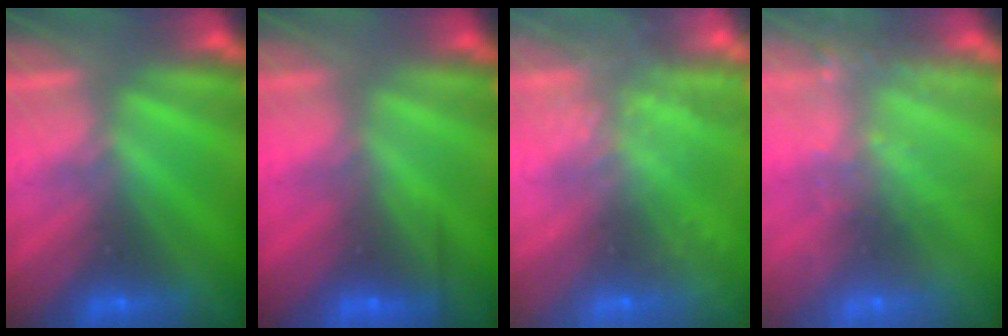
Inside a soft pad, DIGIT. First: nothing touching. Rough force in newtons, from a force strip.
{"total": 2.4}
{"total": 7.7}
{"total": 6.9}